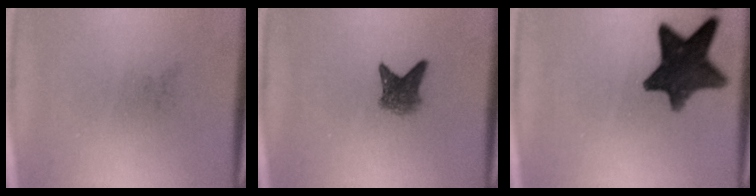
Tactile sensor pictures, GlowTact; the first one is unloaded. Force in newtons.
{"total": 3.1}
{"total": 12.0}